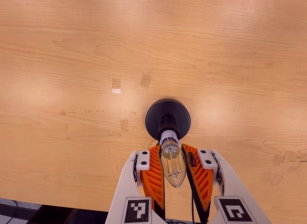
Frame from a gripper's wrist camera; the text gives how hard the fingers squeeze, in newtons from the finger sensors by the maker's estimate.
{"total": 19.9, "left": 19.1, "right": 20.6}